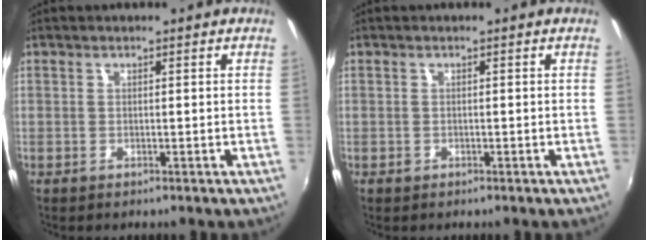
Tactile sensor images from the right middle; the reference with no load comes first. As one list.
[{"total": 0.7, "force": [-0.4, 0.6, 0.1], "torque": [-0.001, -0.003, -0.006]}]